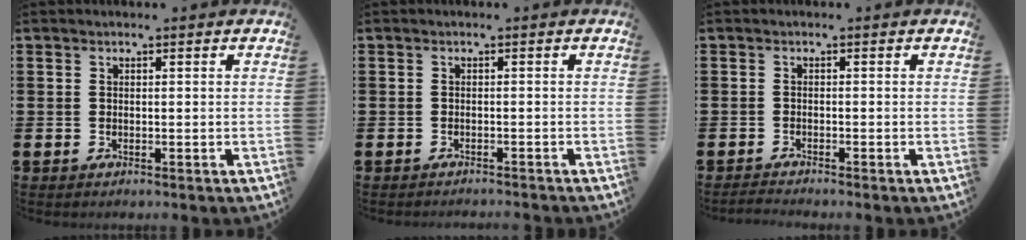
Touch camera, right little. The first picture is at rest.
{"total": 0.7, "force": [-0.7, -0.1, 0.0], "torque": [-0.001, -0.001, -0.015]}
{"total": 0.8, "force": [-0.8, 0.0, 0.3], "torque": [-0.006, 0.000, -0.016]}